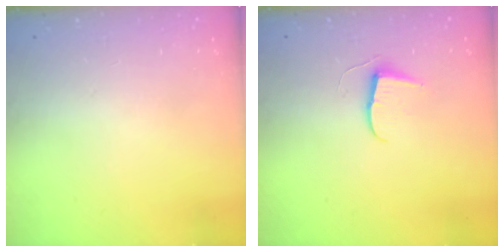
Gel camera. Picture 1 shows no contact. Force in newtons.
{"total": 6.8, "press": 6.8, "slide": 0.5}